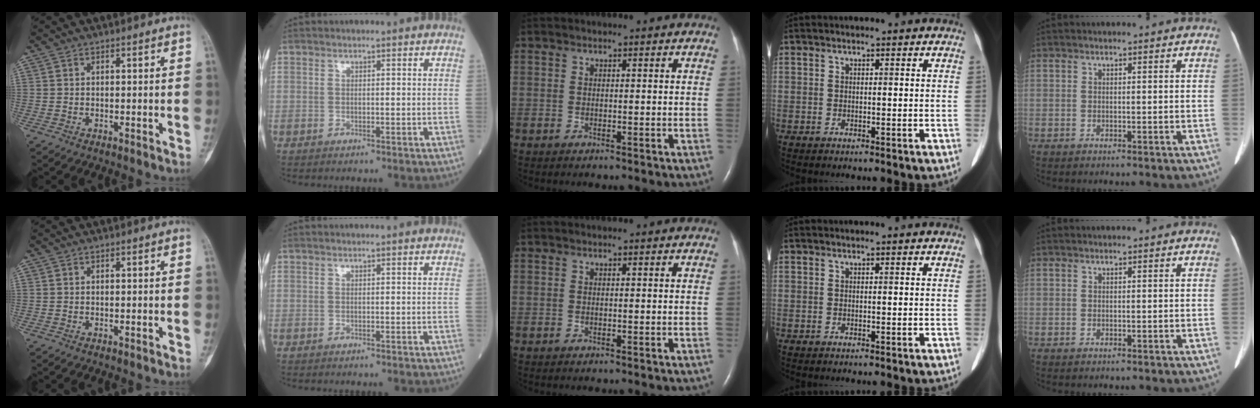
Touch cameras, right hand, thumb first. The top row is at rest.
{}